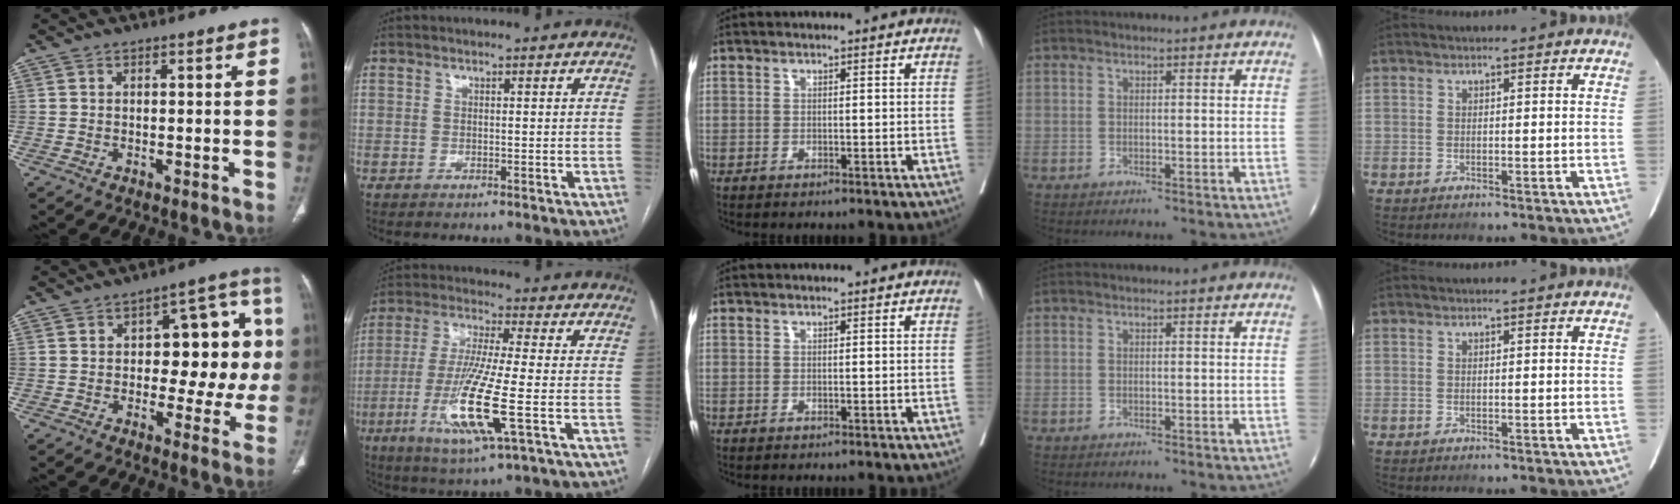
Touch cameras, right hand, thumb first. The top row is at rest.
{"thumb": {"total": 16.2, "force": [0.9, 8.4, 13.8], "torque": [-0.124, 0.032, 0.012]}, "index": {"total": 14.4, "force": [-4.3, 0.7, 13.7], "torque": [-0.283, -0.023, -0.081]}}